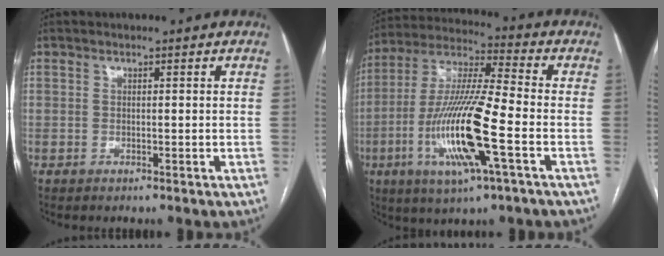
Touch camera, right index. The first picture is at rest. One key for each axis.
{"total": 17.1, "fx": -5.1, "fy": 1.3, "fz": 16.3, "tx": -0.334, "ty": -0.013, "tz": -0.094}